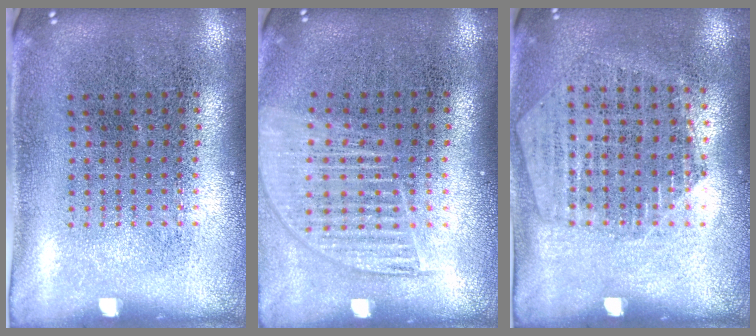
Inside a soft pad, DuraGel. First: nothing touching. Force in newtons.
{"total": 1.4, "press": 1.3, "slide": 0.5}
{"total": 1.4, "press": 1.3, "slide": 0.4}